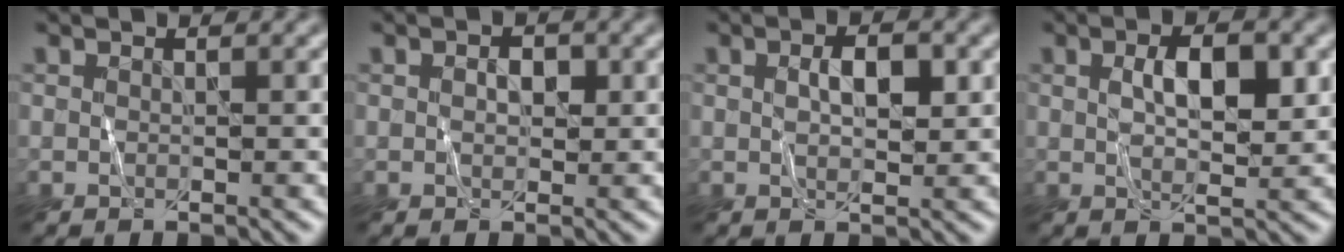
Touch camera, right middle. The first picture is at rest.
{"total": 1.4, "force": [0.3, 0.9, 1.0], "torque": [-0.014, 0.003, 0.003]}
{"total": 2.8, "force": [0.8, 1.2, 2.4], "torque": [-0.041, 0.004, 0.013]}
{"total": 4.1, "force": [1.1, 1.6, 3.6], "torque": [-0.065, 0.003, 0.021]}